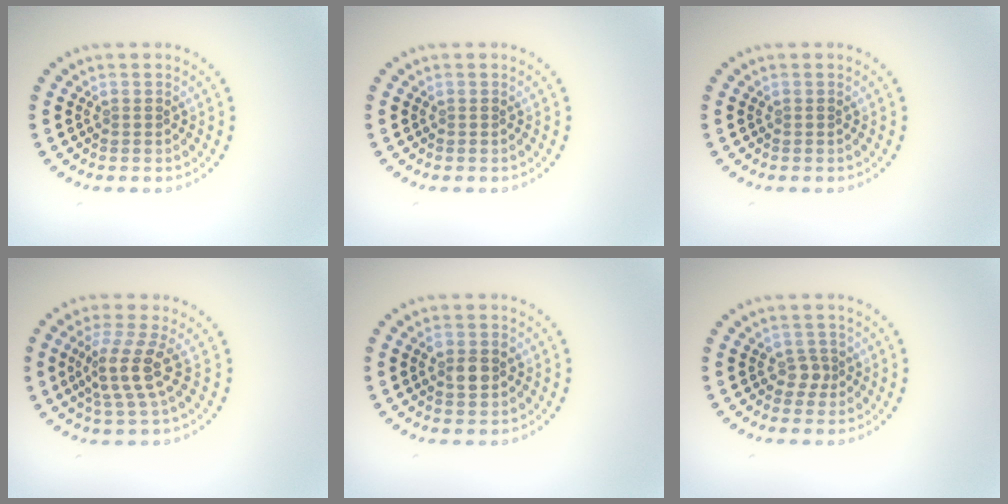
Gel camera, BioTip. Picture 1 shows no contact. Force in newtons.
{"total": 0.0}
{"total": 0.0}
{"total": 3.6, "press": 2.8, "slide": 2.2}
{"total": 2.6, "press": 2.5, "slide": 0.3}
{"total": 1.6, "press": 1.3, "slide": 0.9}